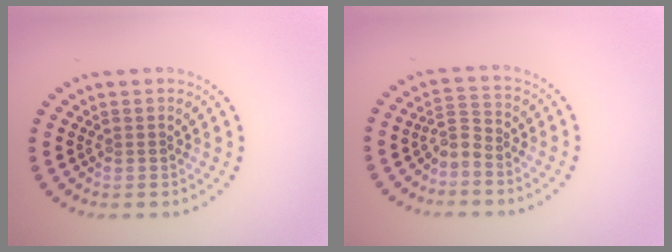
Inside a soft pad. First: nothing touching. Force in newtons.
{"total": 2.0, "press": 1.3, "slide": 1.5}